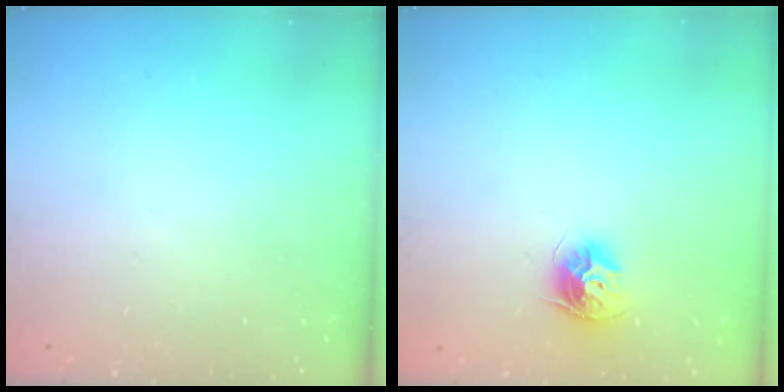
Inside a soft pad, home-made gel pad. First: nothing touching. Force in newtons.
{"total": 9.5, "press": 9.5, "slide": 0.3}